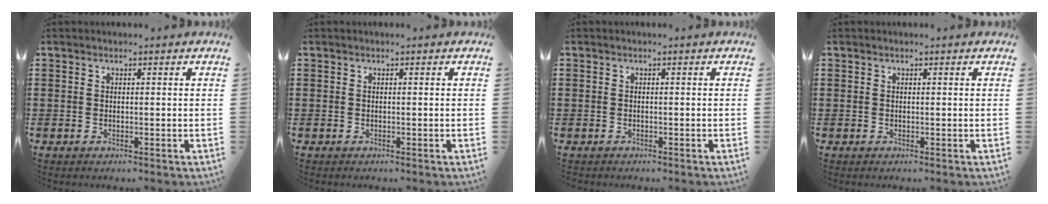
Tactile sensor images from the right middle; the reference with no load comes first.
{"total": 0.0}
{"total": 0.9, "force": [-0.6, 0.6, -0.1], "torque": [0.001, 0.005, -0.014]}
{"total": 0.0}